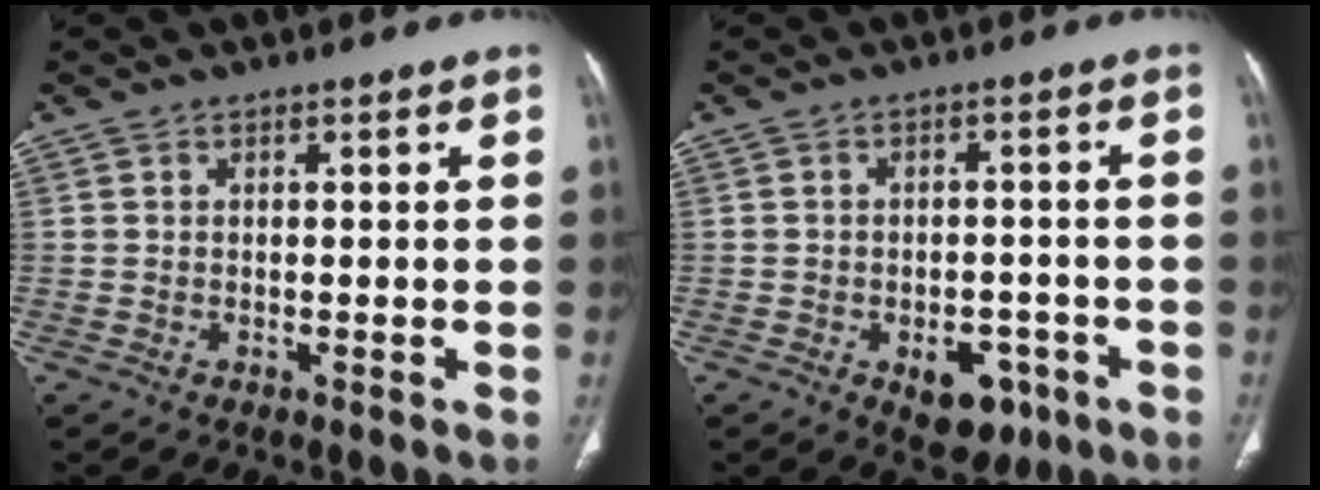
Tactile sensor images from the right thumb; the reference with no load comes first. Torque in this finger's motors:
{"motor_torque": [2.15, 0.88, 0.23, -0.67, 0.02]}